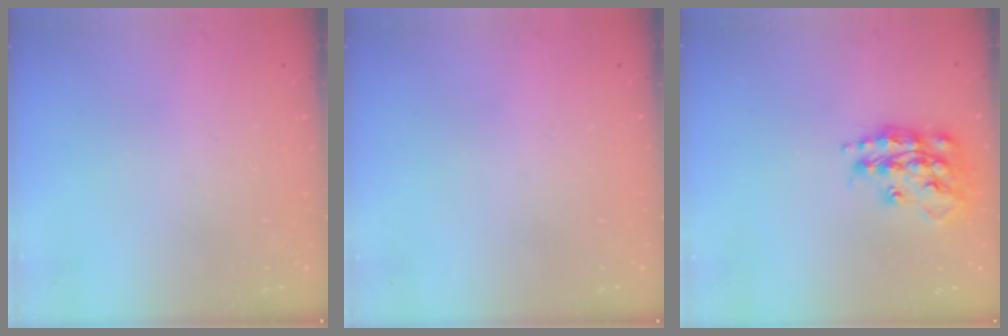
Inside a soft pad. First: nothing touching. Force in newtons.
{"total": 0.0}
{"total": 15.5, "press": 15.4, "slide": 1.3}